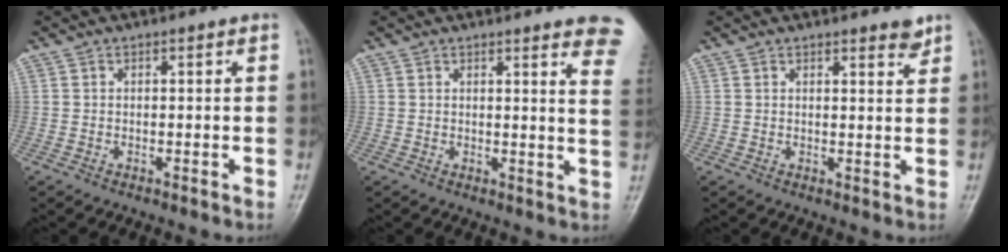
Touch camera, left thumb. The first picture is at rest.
{"total": 11.1, "force": [8.9, 1.7, 6.5], "torque": [-0.045, -0.042, 0.079]}
{"total": 2.6, "force": [2.1, 0.6, 1.3], "torque": [-0.009, -0.017, 0.028]}